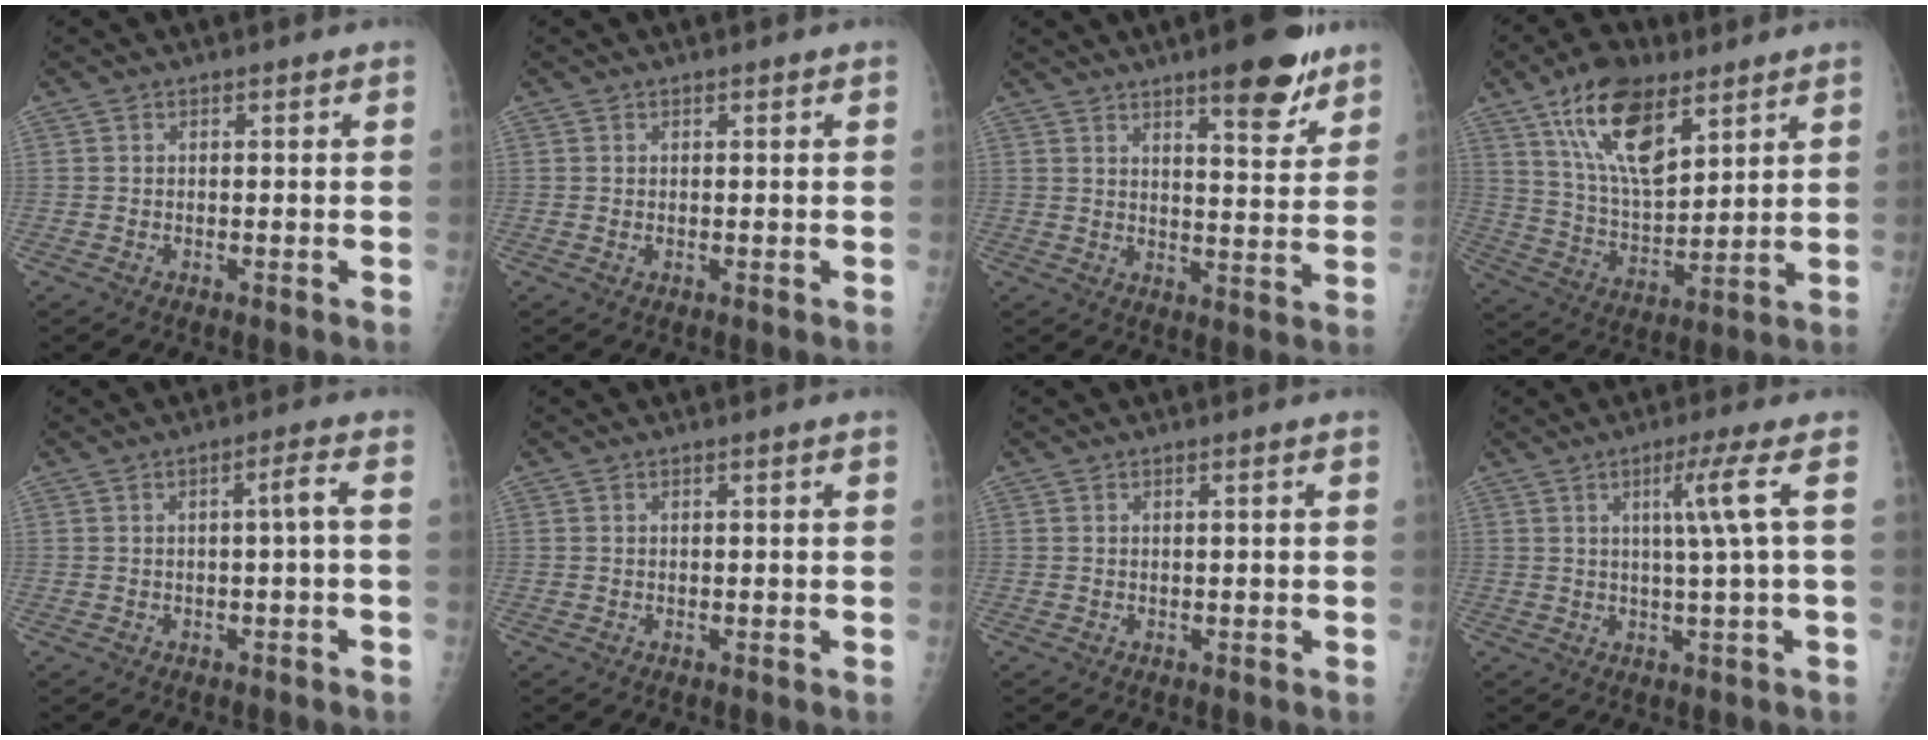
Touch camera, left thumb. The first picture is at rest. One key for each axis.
{"total": 0.5, "fx": 0.4, "fy": 0.3, "fz": 0.2, "tx": 0.001, "ty": -0.001, "tz": 0.006}
{"total": 11.2, "fx": 7.6, "fy": 3.0, "fz": 7.7, "tx": -0.077, "ty": -0.044, "tz": 0.104}
{"total": 16.3, "fx": 9.3, "fy": 7.4, "fz": 11.2, "tx": -0.170, "ty": -0.041, "tz": 0.174}
{"total": 2.3, "fx": -0.3, "fy": -0.3, "fz": 2.3, "tx": -0.041, "ty": 0.015, "tz": -0.004}
{"total": 0.0}
{"total": 0.0}
{"total": 5.3, "fx": 1.3, "fy": -1.5, "fz": 5.0, "tx": -0.097, "ty": -0.003, "tz": 0.026}